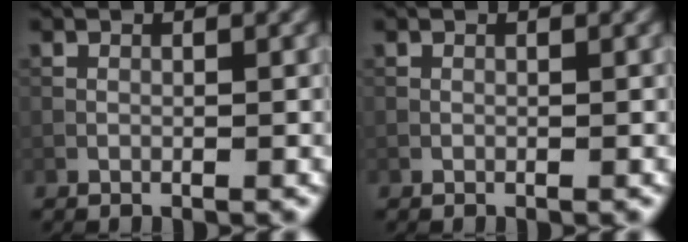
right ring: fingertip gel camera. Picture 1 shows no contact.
{"total": 0.0}